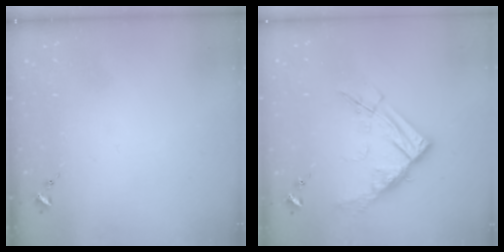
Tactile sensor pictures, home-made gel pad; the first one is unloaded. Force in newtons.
{"total": 14.1, "press": 14.0, "slide": 1.5}